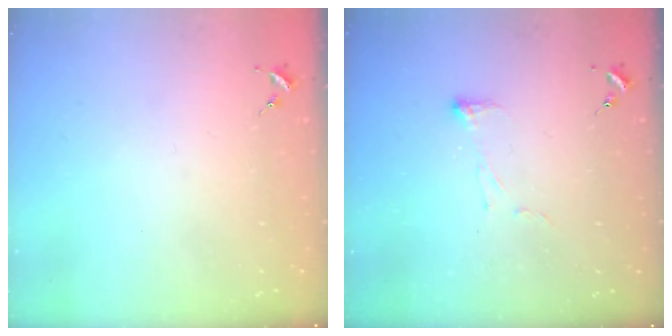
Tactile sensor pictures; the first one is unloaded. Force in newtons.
{"total": 4.1, "press": 4.1, "slide": 0.7}